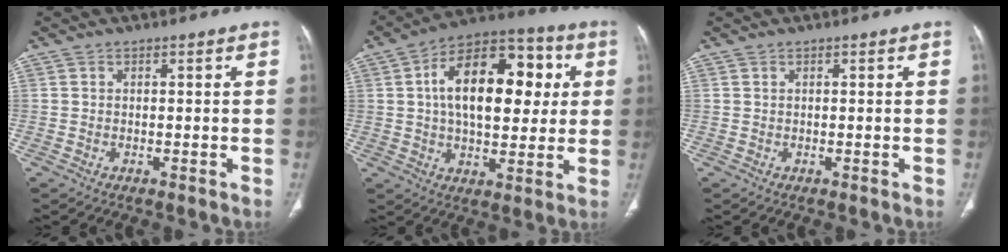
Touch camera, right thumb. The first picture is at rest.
{"total": 20.7, "force": [3.7, 11.6, 16.7], "torque": [-0.225, 0.019, 0.051]}
{"total": 0.0}